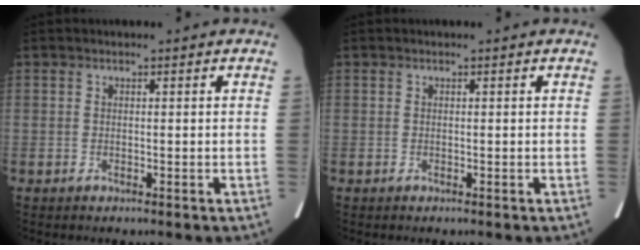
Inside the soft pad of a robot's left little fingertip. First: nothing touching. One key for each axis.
{"total": 0.0}